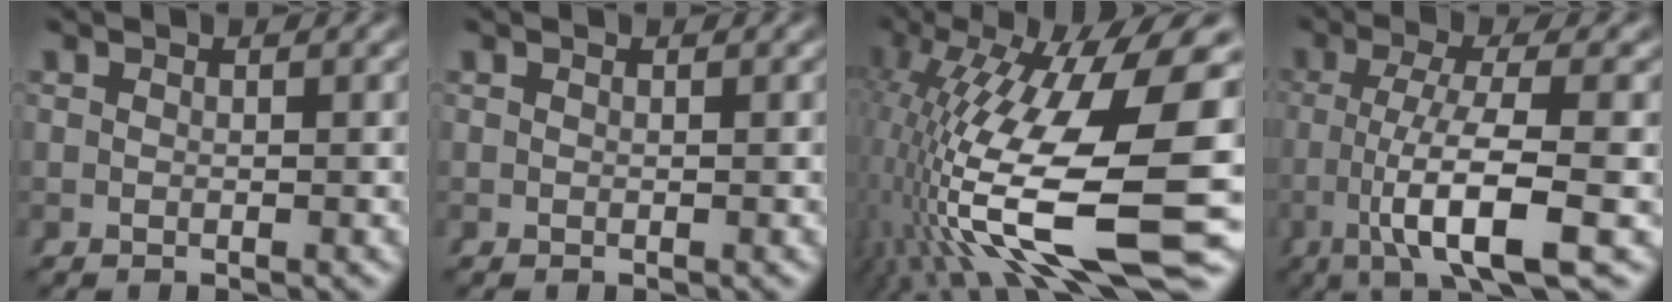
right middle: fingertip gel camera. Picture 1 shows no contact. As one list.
[{"total": 0.0}, {"total": 16.9, "force": [-4.1, 6.7, 14.9], "torque": [-0.238, -0.040, -0.034]}, {"total": 7.5, "force": [-2.4, 1.4, 6.9], "torque": [-0.124, -0.020, -0.027]}]